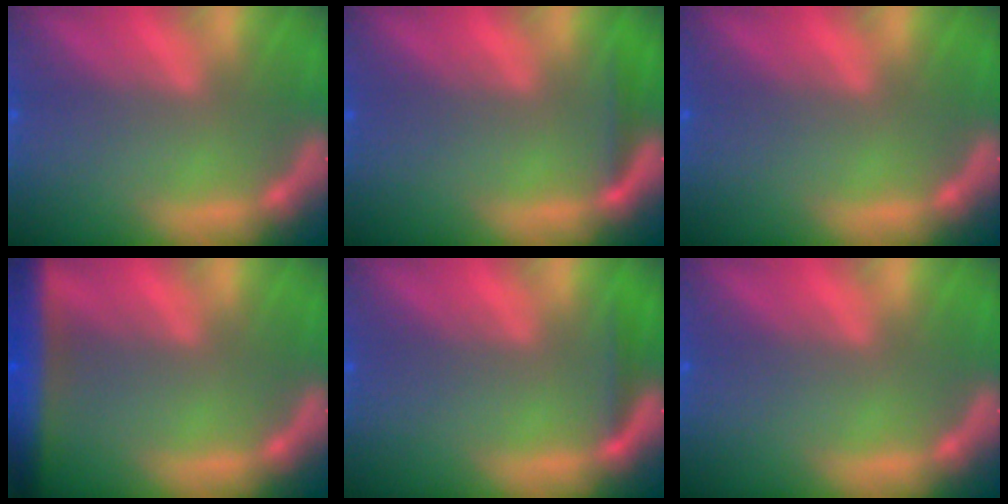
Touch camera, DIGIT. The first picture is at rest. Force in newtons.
{"total": 1.4}
{"total": 0.0}
{"total": 7.0}
{"total": 1.4}
{"total": 0.0}